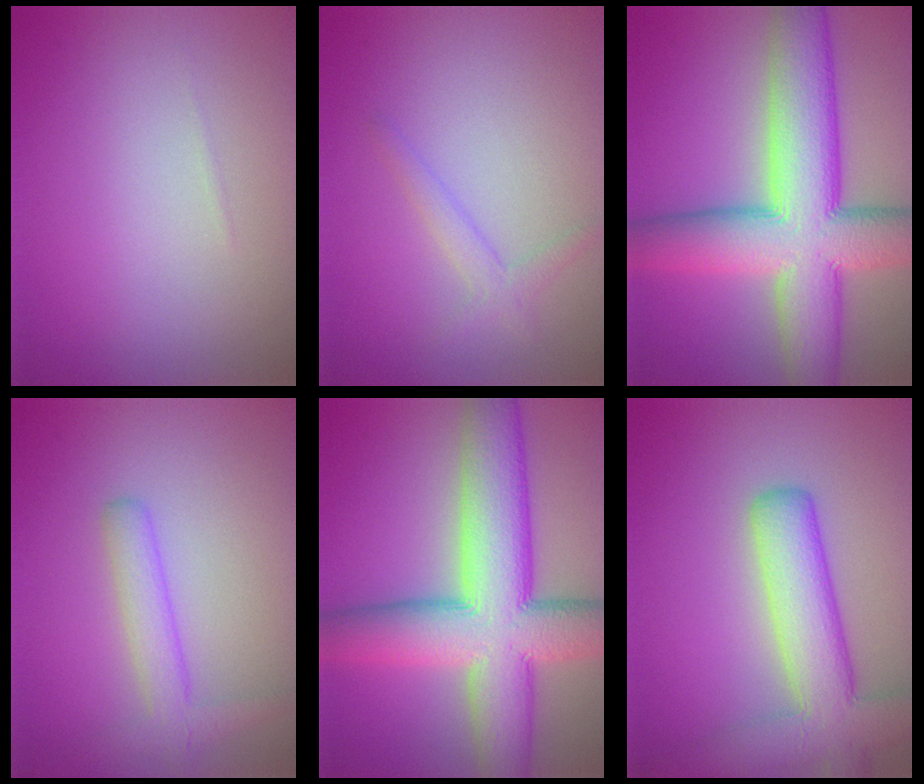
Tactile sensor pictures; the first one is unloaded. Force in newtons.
{"total": 1.6, "press": 1.6, "slide": 0.1}
{"total": 12.3, "press": 12.3, "slide": 0.6}
{"total": 2.9, "press": 2.9, "slide": 0.2}
{"total": 12.3, "press": 12.3, "slide": 0.6}
{"total": 7.6, "press": 7.6, "slide": 0.4}